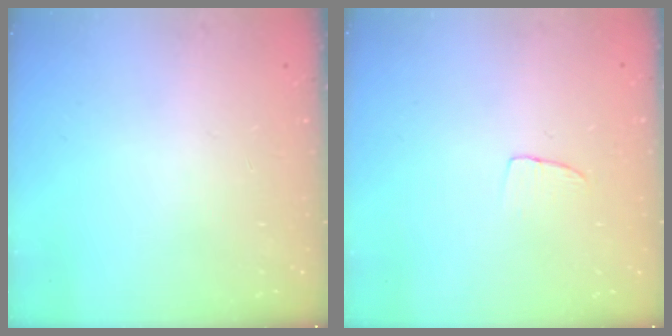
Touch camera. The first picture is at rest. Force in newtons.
{"total": 3.3, "press": 3.3, "slide": 0.2}